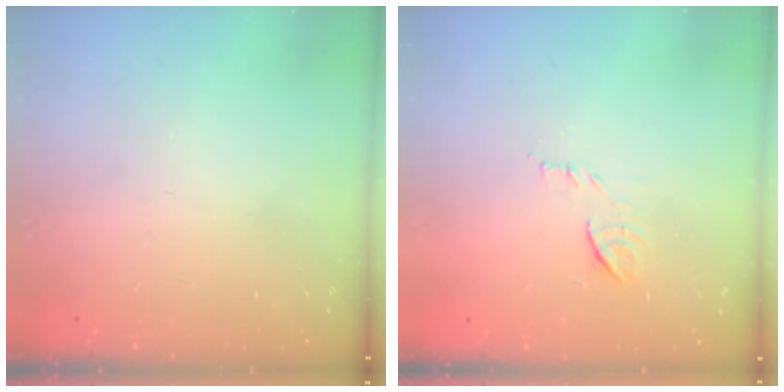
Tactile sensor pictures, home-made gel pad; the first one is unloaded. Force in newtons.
{"total": 7.8, "press": 7.7, "slide": 0.7}